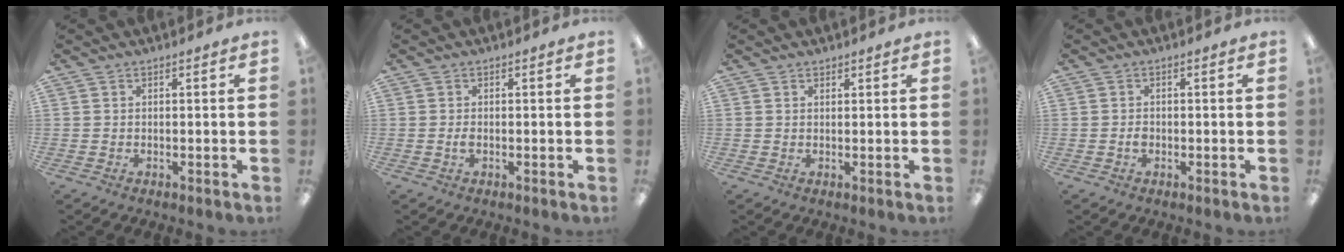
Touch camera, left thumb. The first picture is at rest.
{"total": 1.1, "force": [-0.2, 0.5, 1.0], "torque": [-0.018, 0.000, -0.004]}
{"total": 0.8, "force": [0.8, 0.3, 0.1], "torque": [-0.001, -0.001, 0.015]}
{"total": 1.0, "force": [-0.3, 0.7, 0.8], "torque": [-0.015, 0.002, -0.006]}